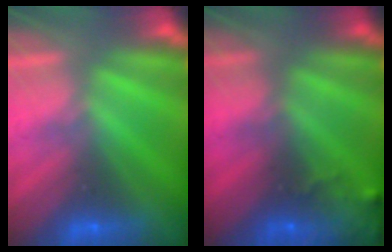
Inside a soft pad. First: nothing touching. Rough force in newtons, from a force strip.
{"total": 6.1}